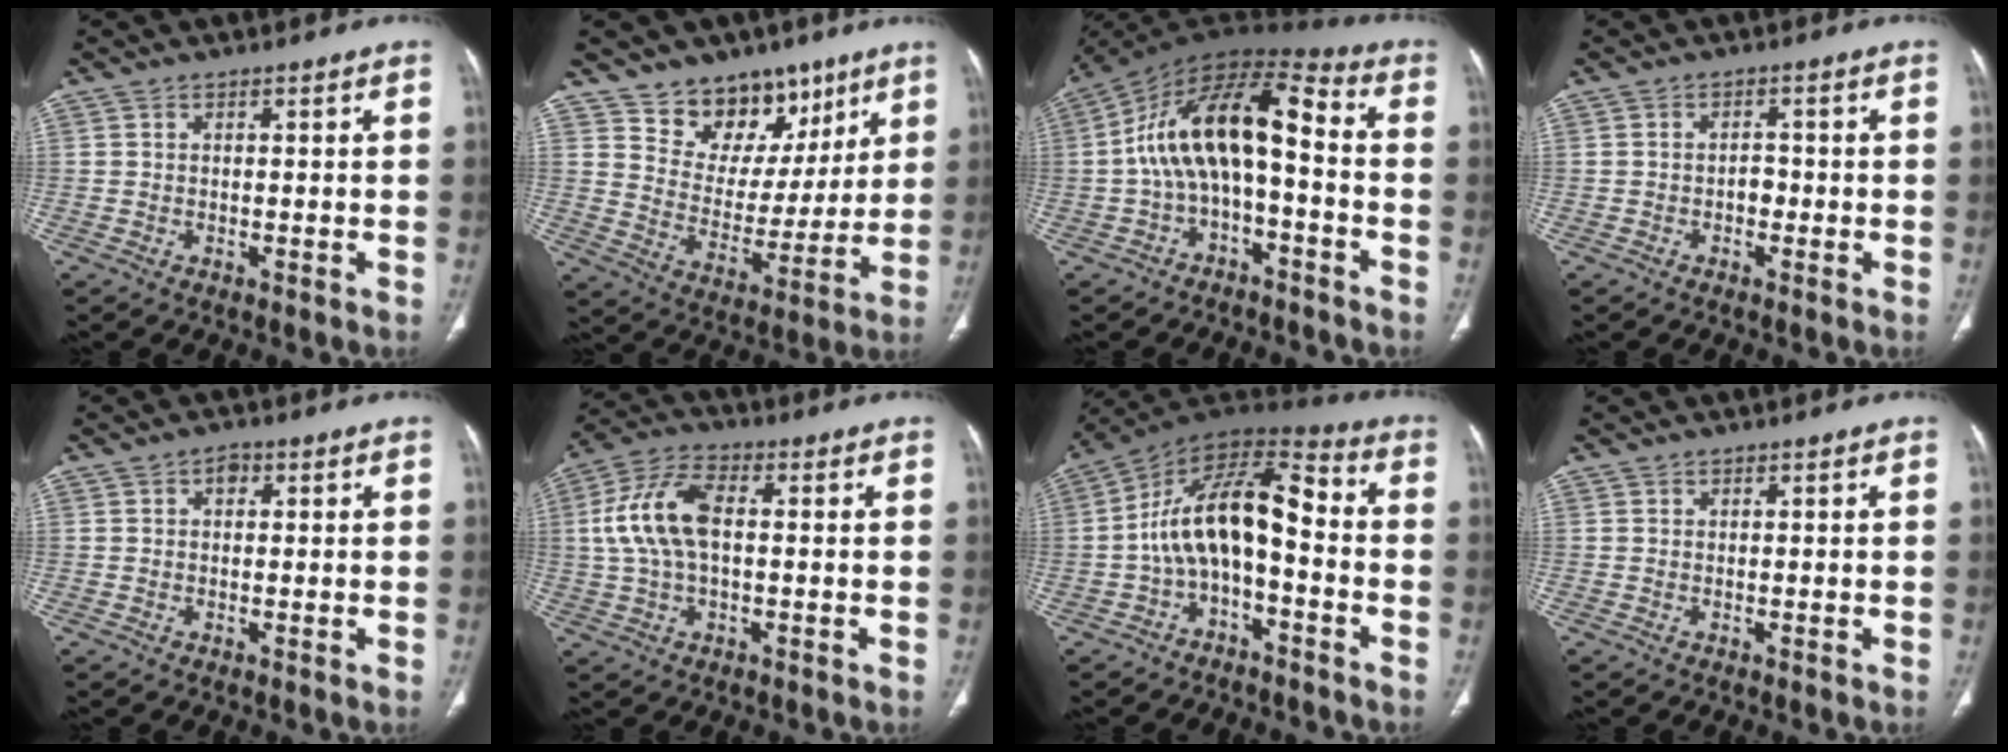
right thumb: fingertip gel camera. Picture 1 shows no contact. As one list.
[{"total": 14.6, "force": [9.7, 9.7, 5.1], "torque": [-0.020, -0.054, 0.169]}, {"total": 15.4, "force": [-1.7, 7.2, 13.5], "torque": [-0.234, 0.074, -0.036]}, {"total": 2.0, "force": [-0.7, 1.4, 1.2], "torque": [-0.010, 0.010, -0.015]}, {"total": 1.7, "force": [0.5, 1.2, 1.0], "torque": [-0.008, 0.005, 0.003]}, {"total": 11.5, "force": [0.8, 6.0, 9.7], "torque": [-0.207, 0.028, 0.012]}, {"total": 14.9, "force": [-2.4, 7.4, 12.7], "torque": [-0.203, 0.078, -0.050]}, {"total": 0.0}]